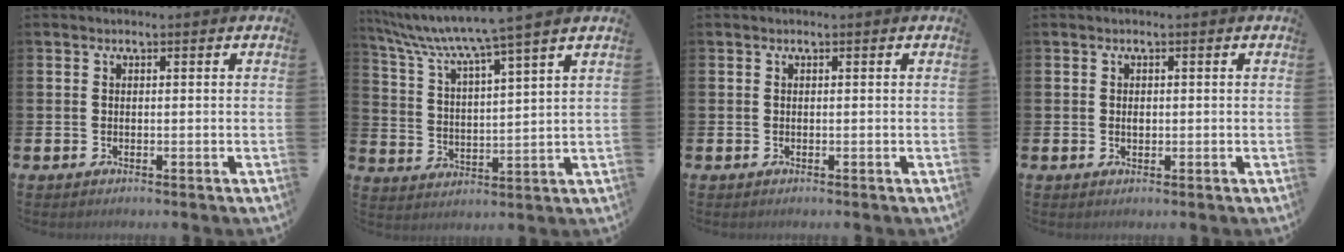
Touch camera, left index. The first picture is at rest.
{"total": 7.2, "force": [6.6, -1.0, 2.9], "torque": [-0.087, -0.045, 0.109]}
{"total": 0.0}
{"total": 0.9, "force": [0.0, 0.5, 0.7], "torque": [-0.004, 0.000, -0.002]}